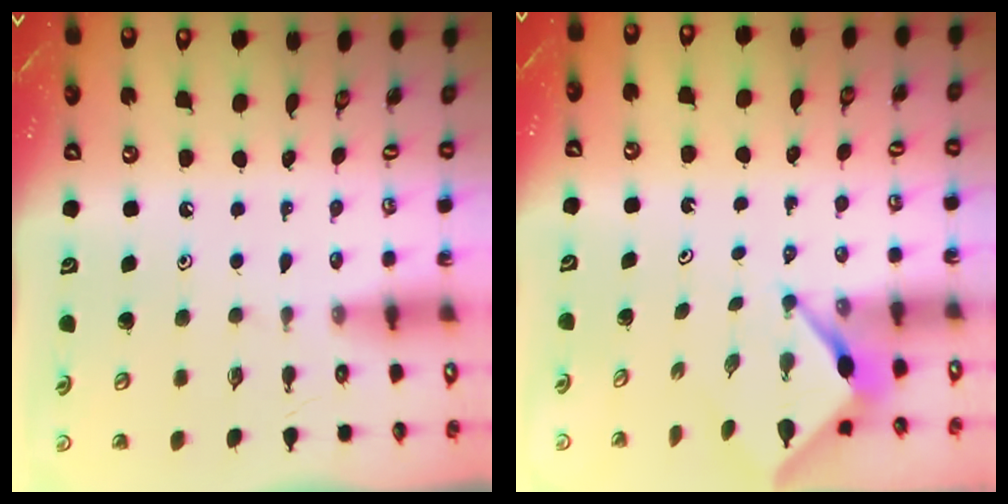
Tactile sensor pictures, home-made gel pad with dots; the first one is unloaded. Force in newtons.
{"total": 3.0, "press": 3.0, "slide": 0.2}